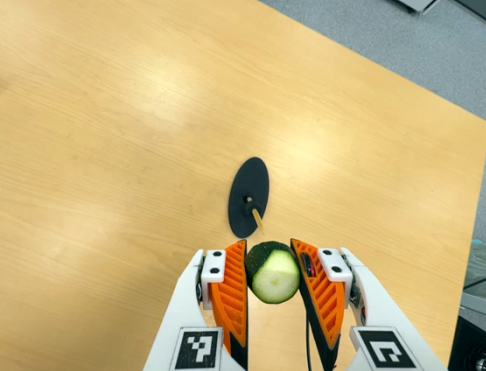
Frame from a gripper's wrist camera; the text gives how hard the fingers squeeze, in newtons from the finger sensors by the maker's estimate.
{"total": 9.5, "left": 8.8, "right": 10.1}